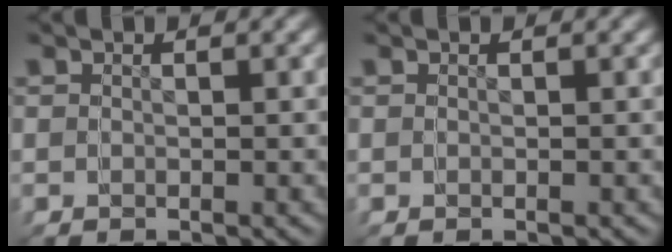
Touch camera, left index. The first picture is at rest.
{"total": 0.0}